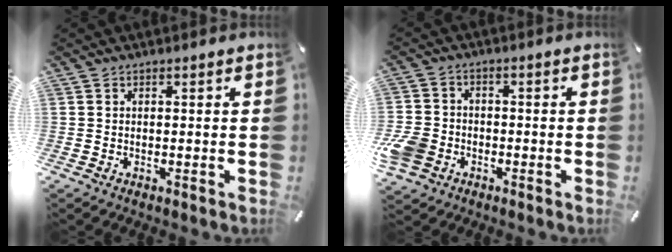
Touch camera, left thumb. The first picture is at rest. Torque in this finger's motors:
{"motor_torque": [0.30, 0.56, 0.27, -0.01, 0.20]}